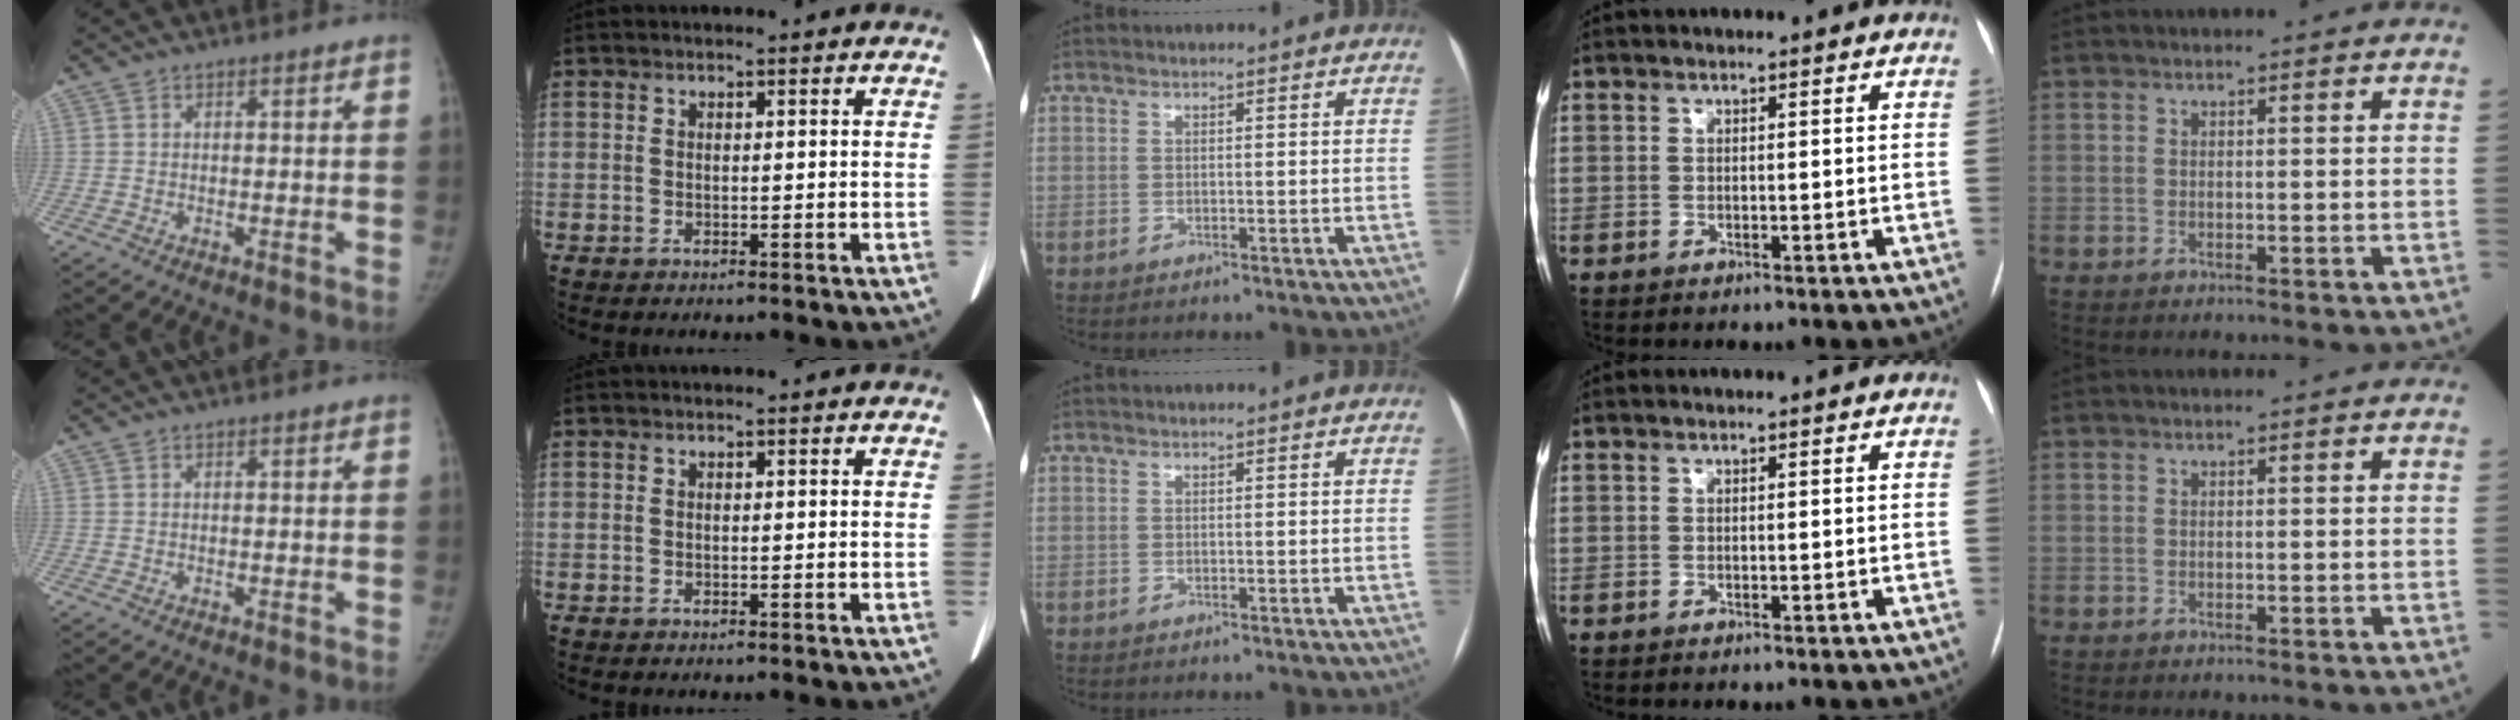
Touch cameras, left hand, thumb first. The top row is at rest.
{}